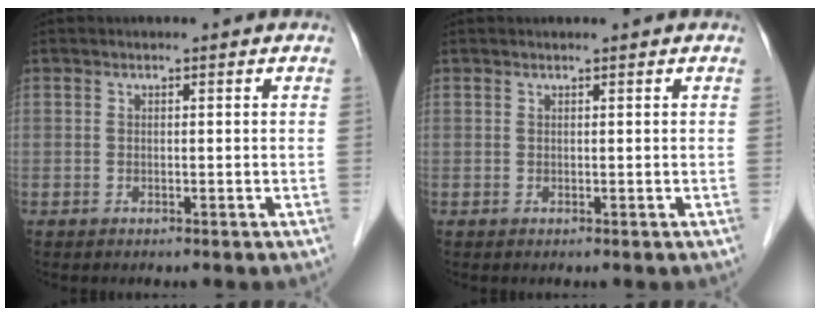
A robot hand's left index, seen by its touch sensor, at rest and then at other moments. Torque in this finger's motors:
{"motor_torque": [0.01, 0.01, 0.00, -0.01]}